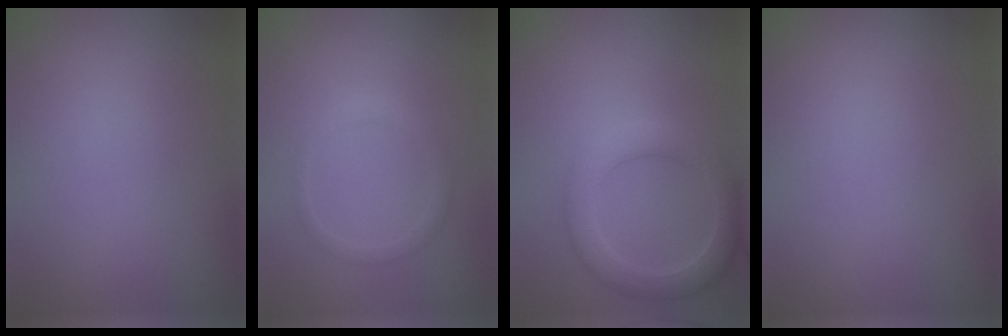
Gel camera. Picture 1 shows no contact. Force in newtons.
{"total": 1.3, "press": 1.3, "slide": 0.1}
{"total": 3.9, "press": 3.9, "slide": 0.1}
{"total": 0.0}